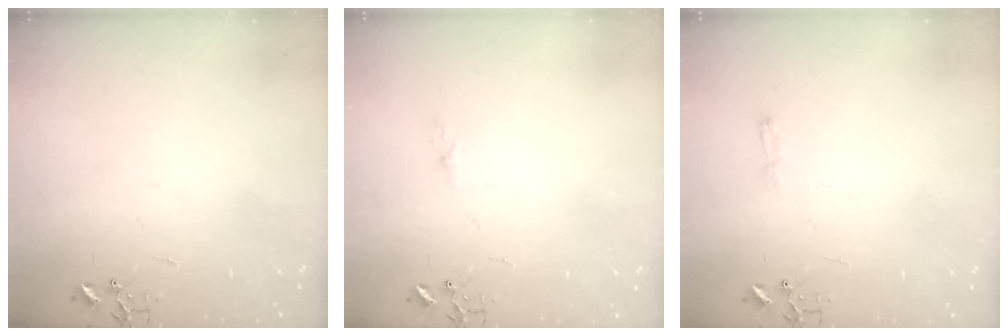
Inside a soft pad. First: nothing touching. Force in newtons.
{"total": 3.3, "press": 3.3, "slide": 0.4}
{"total": 3.8, "press": 3.8, "slide": 0.5}